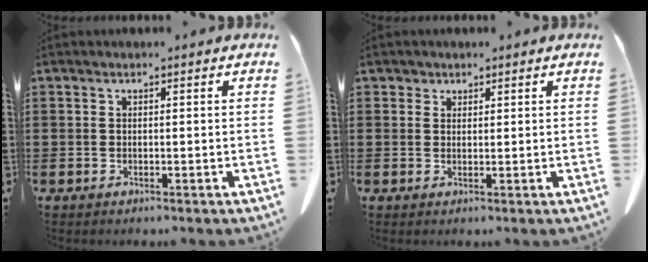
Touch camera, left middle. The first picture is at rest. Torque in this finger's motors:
{"motor_torque": [0.11, 0.63, -0.06, -0.02]}